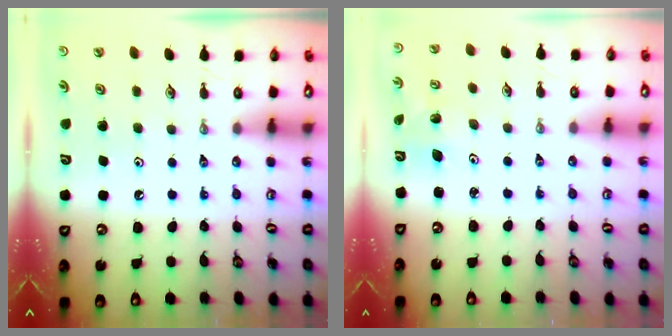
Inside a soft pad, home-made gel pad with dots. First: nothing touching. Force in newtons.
{"total": 2.5, "press": 2.5, "slide": 0.1}